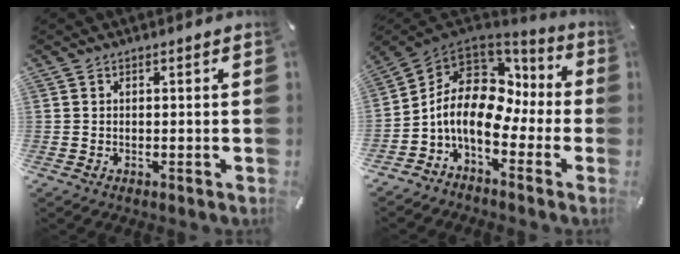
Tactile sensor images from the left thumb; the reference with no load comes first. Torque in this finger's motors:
{"motor_torque": [0.78, 2.59, 1.52, 1.25, 0.23]}